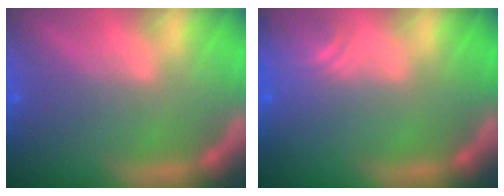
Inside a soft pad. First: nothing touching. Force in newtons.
{"total": 3.0}